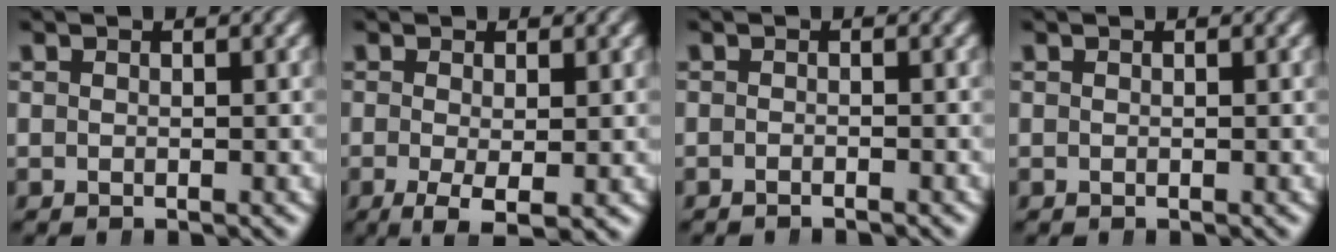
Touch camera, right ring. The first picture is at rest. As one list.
[{"total": 3.9, "force": [-2.1, 1.5, 3.0], "torque": [-0.059, -0.029, -0.021]}, {"total": 0.9, "force": [-0.9, -0.2, 0.0], "torque": [-0.003, -0.004, -0.014]}, {"total": 0.0}]